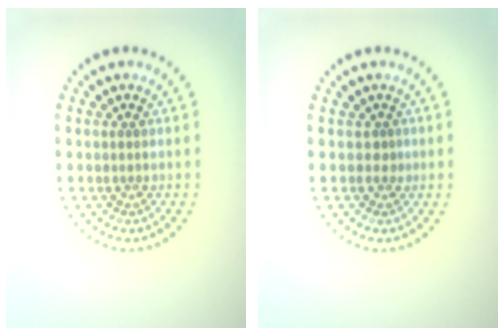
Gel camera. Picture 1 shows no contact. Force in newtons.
{"total": 0.7, "press": 0.4, "slide": 0.5}